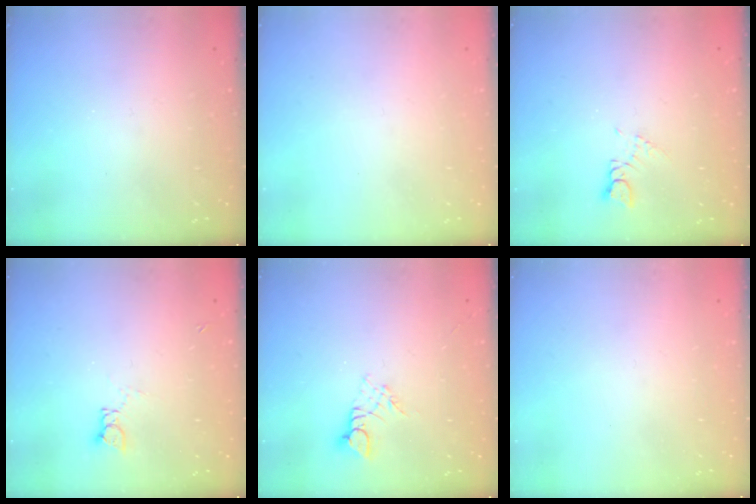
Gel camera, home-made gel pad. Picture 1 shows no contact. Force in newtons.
{"total": 0.0}
{"total": 1.3, "press": 1.3, "slide": 0.2}
{"total": 3.1, "press": 3.1, "slide": 0.3}
{"total": 2.7, "press": 2.7, "slide": 0.3}
{"total": 0.0}